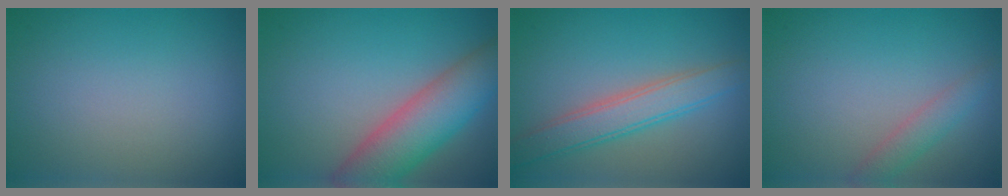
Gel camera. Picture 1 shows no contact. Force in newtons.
{"total": 7.3, "press": 7.3, "slide": 0.4}
{"total": 3.8, "press": 3.8, "slide": 0.1}
{"total": 1.8, "press": 1.8, "slide": 0.1}